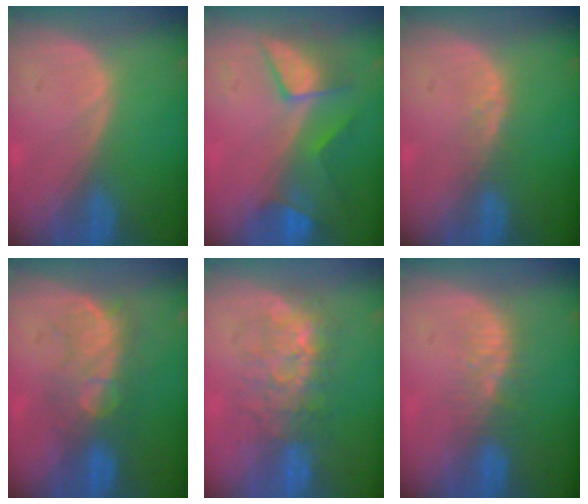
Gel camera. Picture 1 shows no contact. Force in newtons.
{"total": 7.5, "press": 7.0, "slide": 2.6}
{"total": 1.7, "press": 1.7, "slide": 0.1}
{"total": 7.9, "press": 7.6, "slide": 2.2}
{"total": 7.7, "press": 7.5, "slide": 1.6}
{"total": 4.9, "press": 4.3, "slide": 2.2}